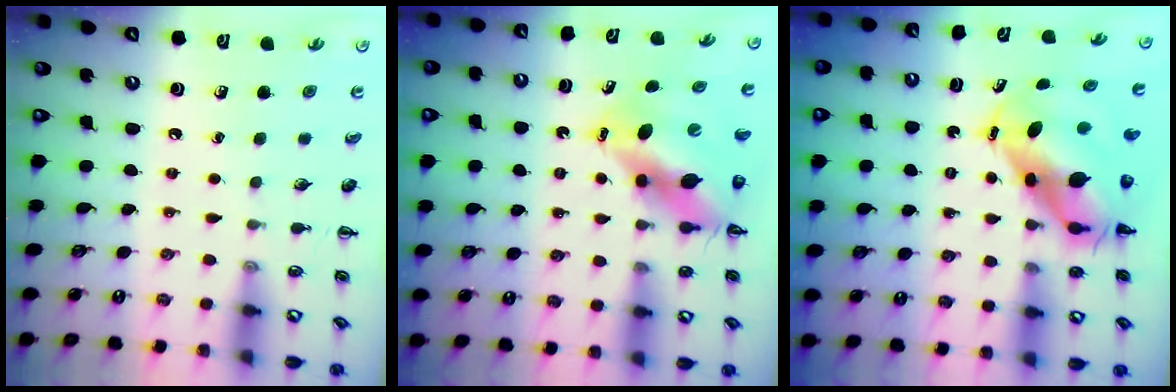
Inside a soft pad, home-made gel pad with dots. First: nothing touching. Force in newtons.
{"total": 11.3, "press": 10.9, "slide": 3.1}
{"total": 9.2, "press": 8.9, "slide": 2.2}